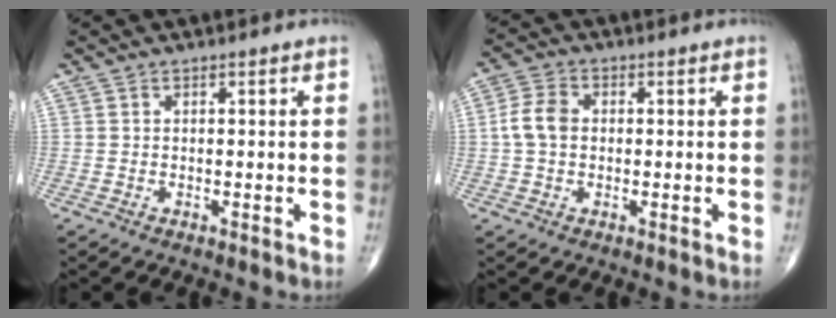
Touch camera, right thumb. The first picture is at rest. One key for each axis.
{"total": 5.3, "fx": 0.1, "fy": 3.9, "fz": 3.7, "tx": -0.074, "ty": 0.013, "tz": -0.004}